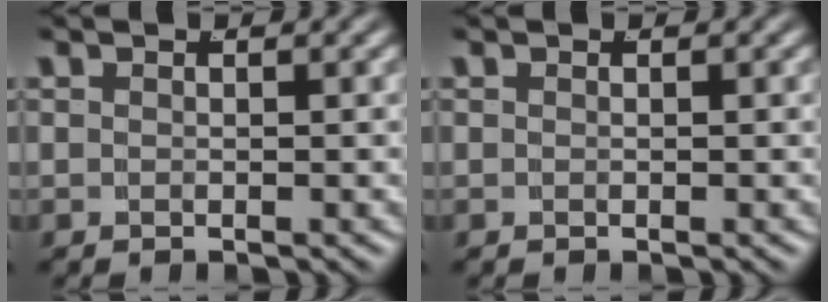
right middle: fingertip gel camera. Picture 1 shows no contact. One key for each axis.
{"total": 0.0}